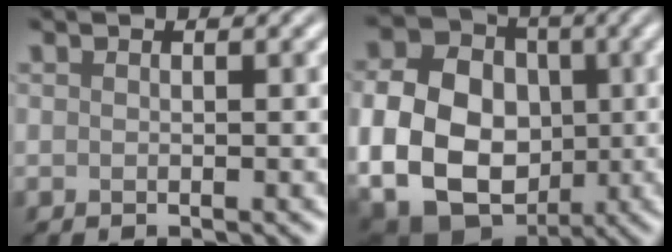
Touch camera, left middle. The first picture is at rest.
{"total": 13.1, "force": [-1.2, 10.2, 8.1], "torque": [-0.147, -0.019, -0.020]}